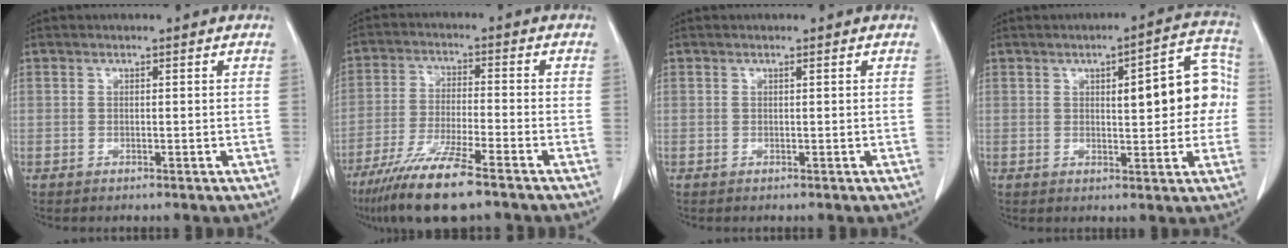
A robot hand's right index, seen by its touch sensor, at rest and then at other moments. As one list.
[{"total": 11.1, "force": [-7.8, 0.6, 7.8], "torque": [-0.152, -0.032, -0.142]}, {"total": 0.0}, {"total": 10.9, "force": [1.1, 3.4, 10.3], "torque": [-0.122, 0.032, 0.014]}]